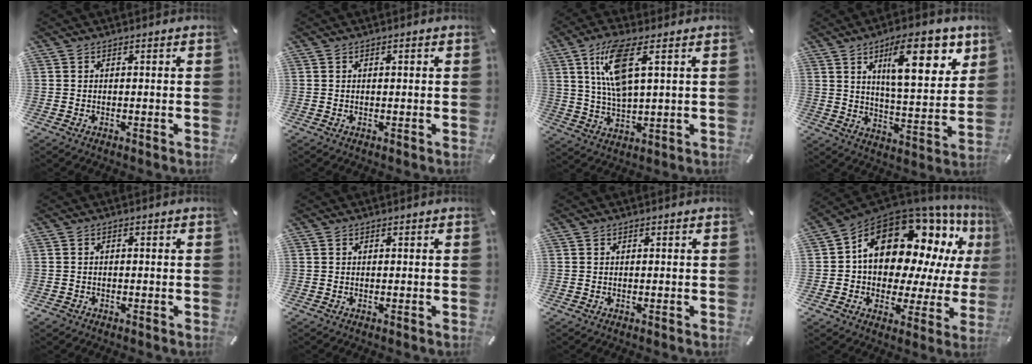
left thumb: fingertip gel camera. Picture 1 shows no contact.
{"total": 0.8, "force": [0.2, 0.2, 0.7], "torque": [-0.013, 0.002, 0.002]}
{"total": 11.7, "force": [4.6, 3.8, 10.1], "torque": [-0.211, -0.008, 0.078]}
{"total": 18.1, "force": [8.6, 6.8, 14.5], "torque": [-0.207, -0.027, 0.131]}
{"total": 1.1, "force": [-0.6, 0.9, 0.3], "torque": [-0.005, 0.004, -0.014]}
{"total": 0.0}
{"total": 0.0}
{"total": 18.5, "force": [8.4, 11.9, 11.3], "torque": [-0.200, -0.068, 0.141]}